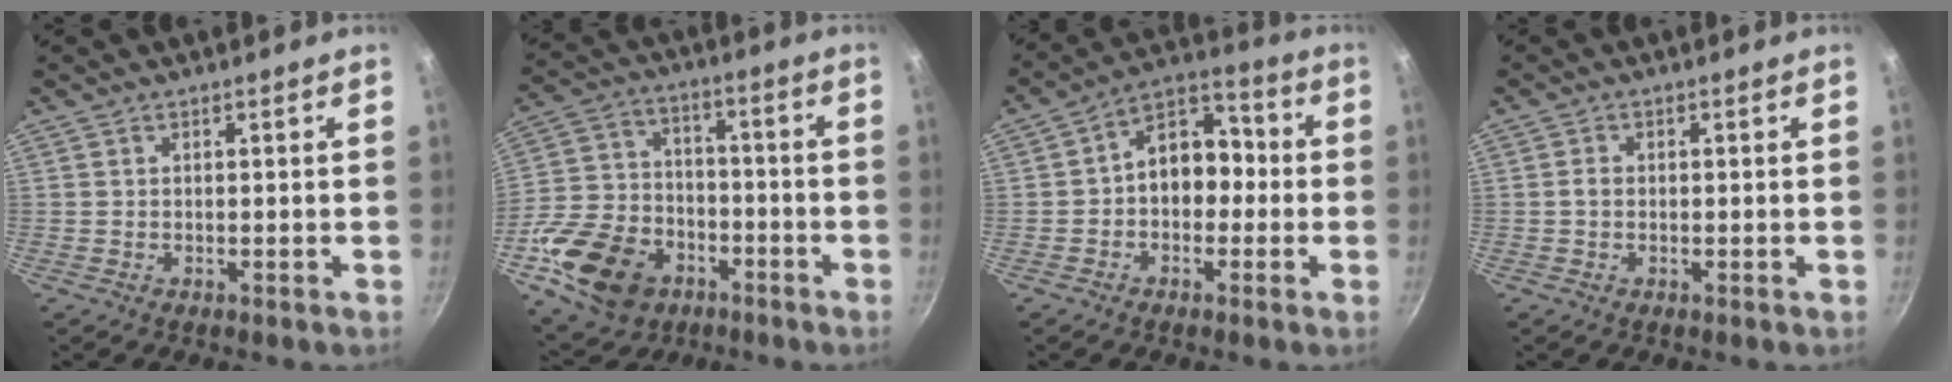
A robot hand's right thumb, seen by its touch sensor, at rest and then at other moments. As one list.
[{"total": 19.1, "force": [-8.6, 13.6, 10.2], "torque": [-0.188, 0.045, -0.151]}, {"total": 10.8, "force": [-0.5, 7.5, 7.8], "torque": [-0.084, 0.043, -0.024]}, {"total": 1.3, "force": [-0.2, 1.0, 0.8], "torque": [-0.012, 0.002, -0.004]}]